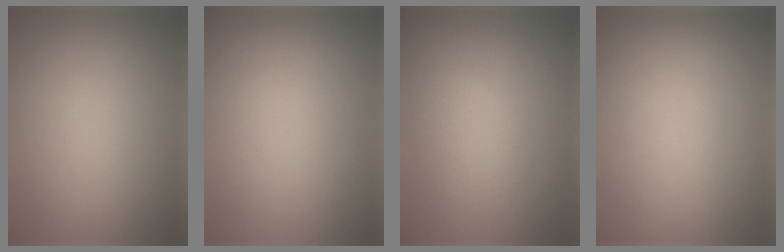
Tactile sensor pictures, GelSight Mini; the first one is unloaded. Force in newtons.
{"total": 0.0}
{"total": 1.7, "press": 1.7, "slide": 0.0}
{"total": 0.0}